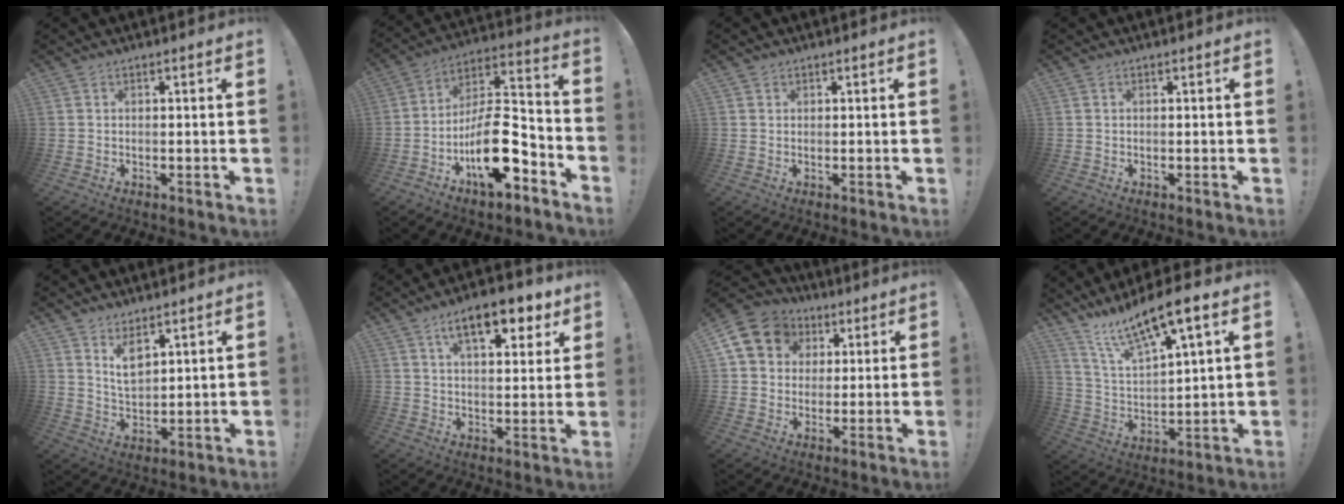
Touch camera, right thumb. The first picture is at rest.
{"total": 19.1, "force": [-8.1, 9.8, 14.2], "torque": [-0.227, 0.049, -0.123]}
{"total": 1.0, "force": [0.6, 0.7, 0.1], "torque": [0.004, -0.003, 0.011]}
{"total": 0.0}
{"total": 7.3, "force": [4.9, 3.9, 3.8], "torque": [-0.066, -0.029, 0.092]}
{"total": 13.0, "force": [7.2, 5.0, 9.6], "torque": [-0.142, -0.024, 0.118]}
{"total": 12.6, "force": [4.2, 10.7, 5.0], "torque": [-0.067, -0.015, 0.086]}
{"total": 13.7, "force": [11.0, 2.7, 7.8], "torque": [-0.152, -0.075, 0.189]}